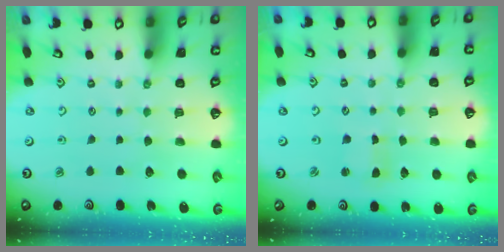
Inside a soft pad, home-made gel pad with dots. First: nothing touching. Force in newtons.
{"total": 1.4, "press": 1.4, "slide": 0.2}